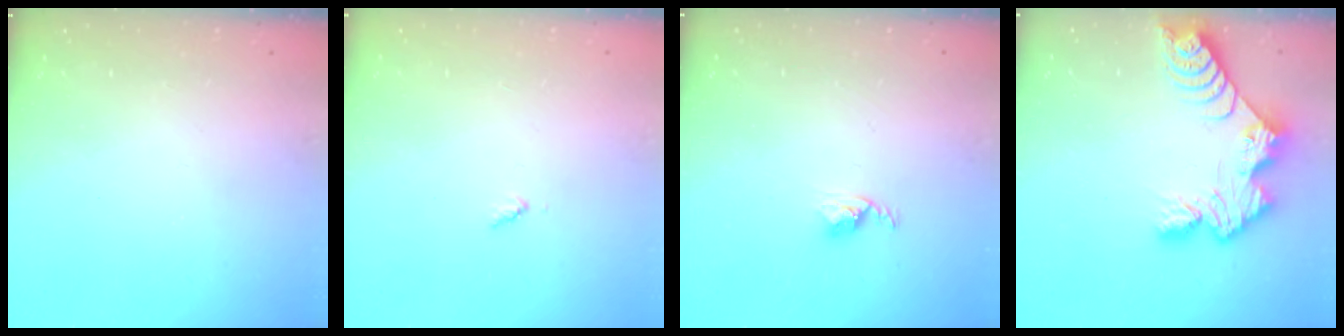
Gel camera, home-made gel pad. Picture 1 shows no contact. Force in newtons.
{"total": 3.0, "press": 3.0, "slide": 0.3}
{"total": 2.9, "press": 2.9, "slide": 0.4}
{"total": 10.9, "press": 10.9, "slide": 0.8}